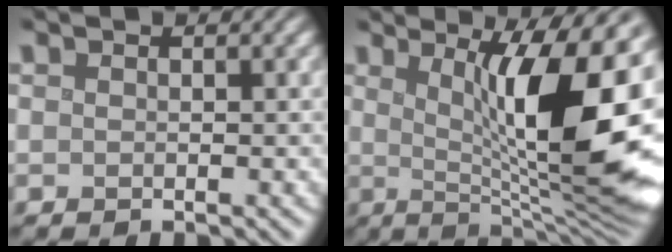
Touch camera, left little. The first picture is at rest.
{"total": 13.4, "force": [1.6, 3.3, 12.9], "torque": [-0.159, 0.001, 0.023]}